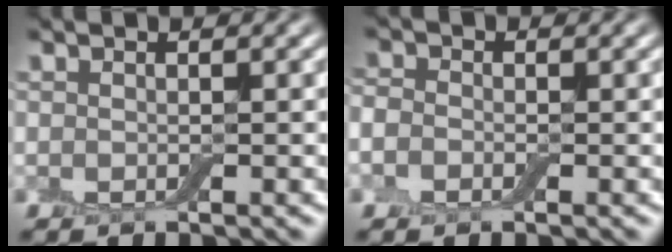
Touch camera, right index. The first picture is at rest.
{"total": 1.4, "force": [-0.5, 1.1, 0.7], "torque": [-0.010, -0.001, -0.015]}